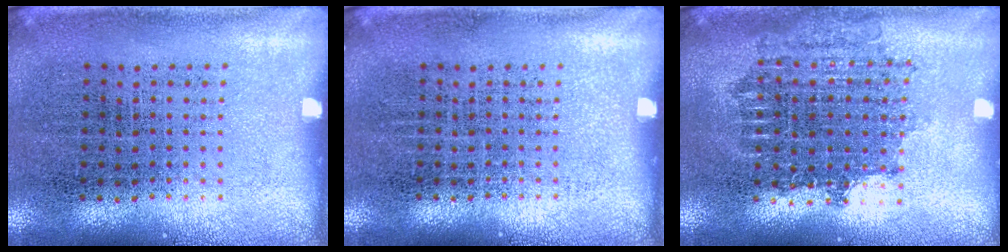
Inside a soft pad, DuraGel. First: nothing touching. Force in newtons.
{"total": 0.0}
{"total": 1.7, "press": 1.4, "slide": 1.0}